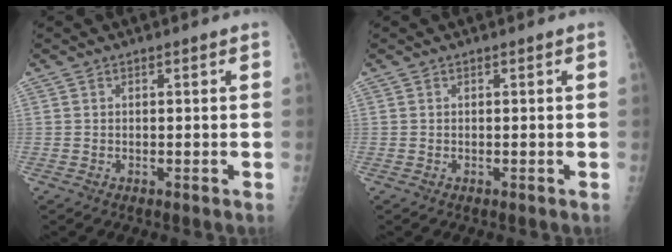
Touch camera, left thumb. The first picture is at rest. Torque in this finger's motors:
{"motor_torque": [0.00, 0.00, -0.01, 0.01, 0.00]}